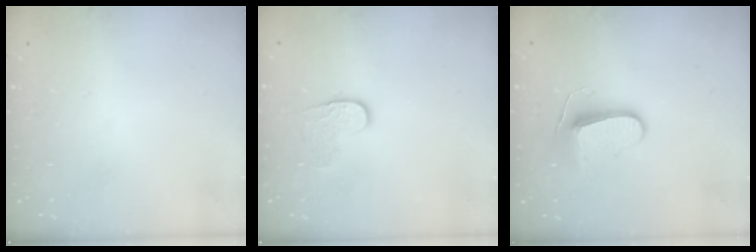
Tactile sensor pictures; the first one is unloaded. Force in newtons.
{"total": 4.7, "press": 4.7, "slide": 0.2}
{"total": 8.7, "press": 8.6, "slide": 0.5}